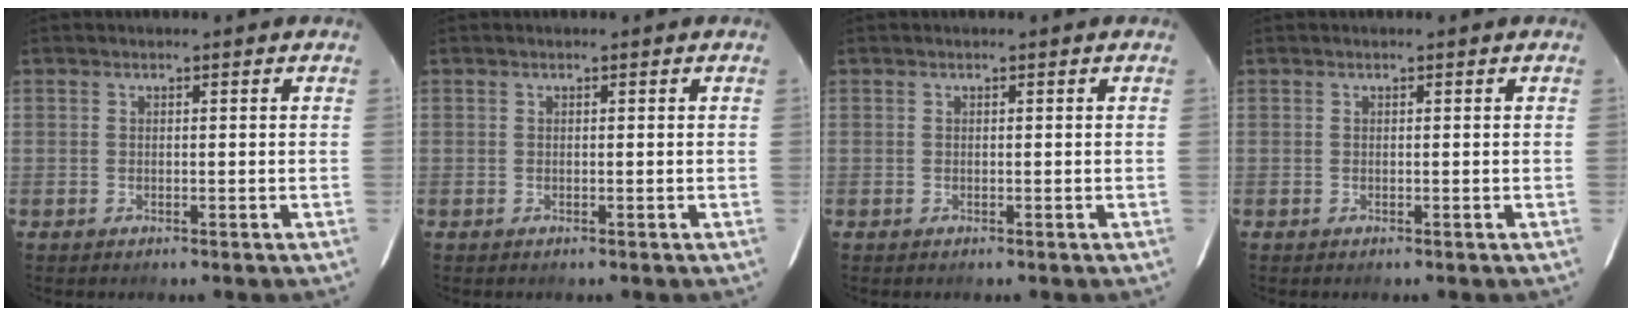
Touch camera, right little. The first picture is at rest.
{"total": 0.0}
{"total": 0.0}
{"total": 0.0}